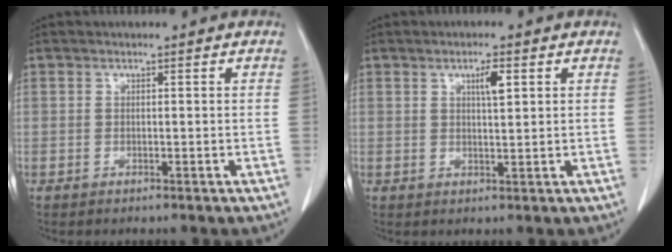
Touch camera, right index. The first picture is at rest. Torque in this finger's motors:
{"motor_torque": [0.07, 0.02, 0.04, 0.04]}